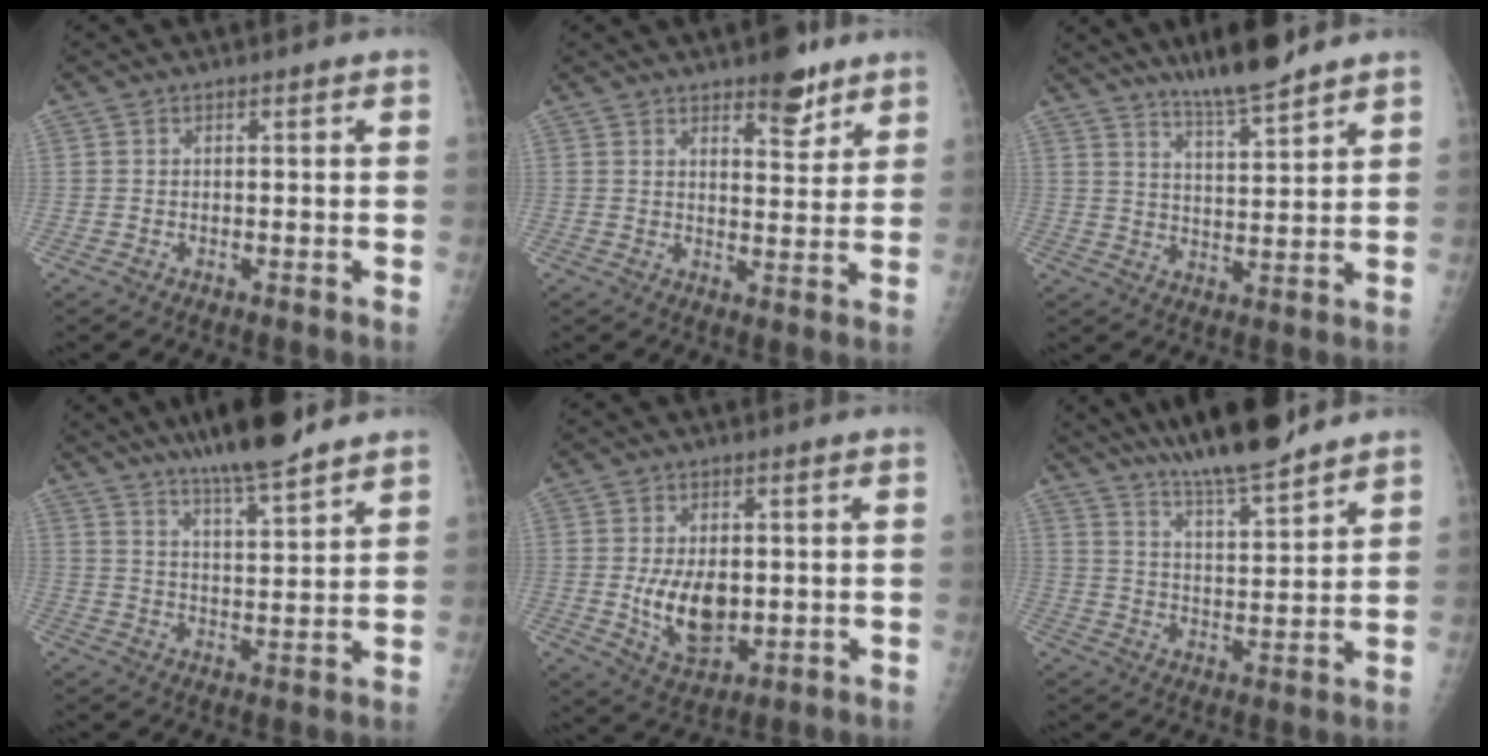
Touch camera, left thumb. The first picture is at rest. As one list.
[{"total": 7.1, "force": [5.0, 2.8, 4.2], "torque": [-0.034, -0.031, 0.070]}, {"total": 9.0, "force": [7.5, 0.6, 4.9], "torque": [-0.076, -0.049, 0.133]}, {"total": 12.8, "force": [10.5, 1.6, 7.2], "torque": [-0.100, -0.049, 0.173]}, {"total": 9.5, "force": [-0.3, 5.5, 7.7], "torque": [-0.112, -0.016, 0.009]}, {"total": 14.3, "force": [12.3, 1.5, 7.1], "torque": [-0.101, -0.061, 0.208]}]